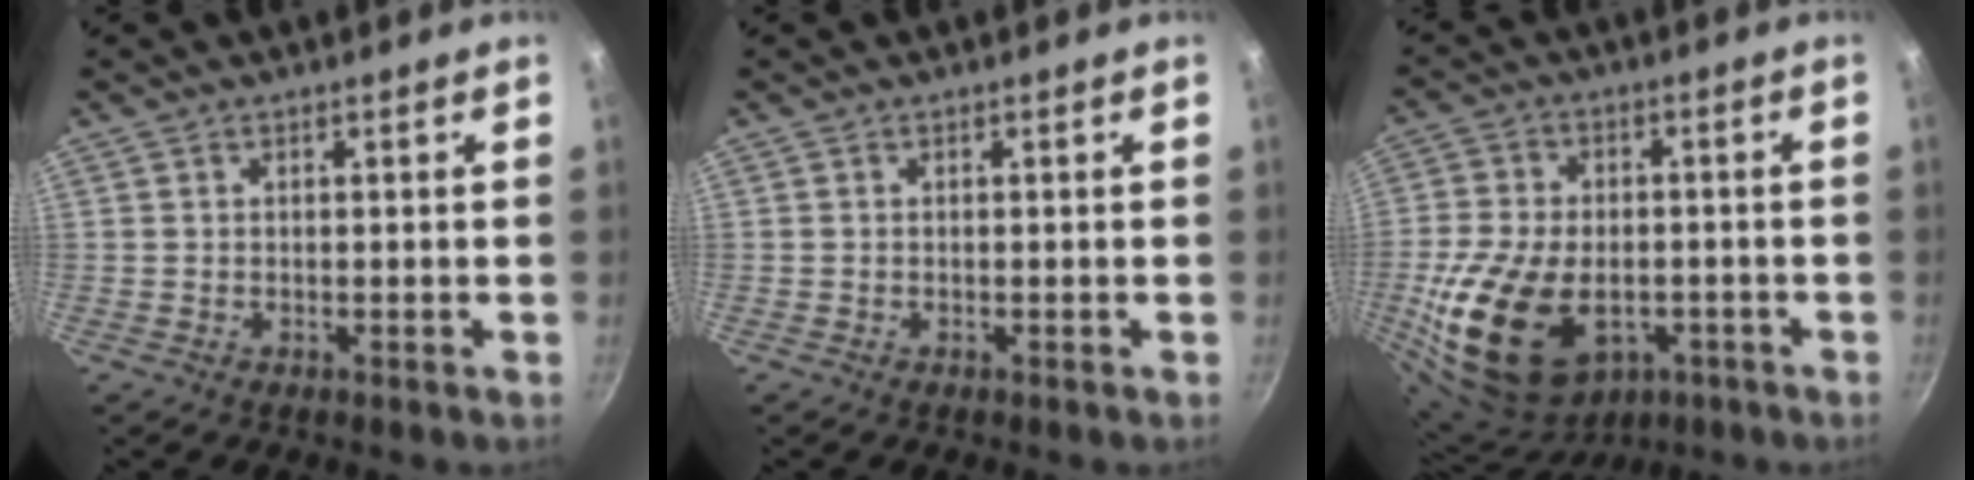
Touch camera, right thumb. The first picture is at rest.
{"total": 0.0}
{"total": 21.2, "force": [-5.7, 13.9, 14.9], "torque": [-0.277, 0.019, -0.083]}